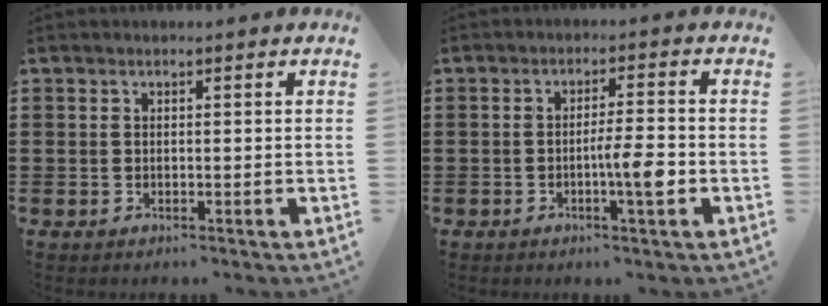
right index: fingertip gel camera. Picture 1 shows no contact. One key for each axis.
{"total": 5.2, "fx": -1.5, "fy": 0.5, "fz": 4.9, "tx": -0.089, "ty": -0.004, "tz": -0.031}